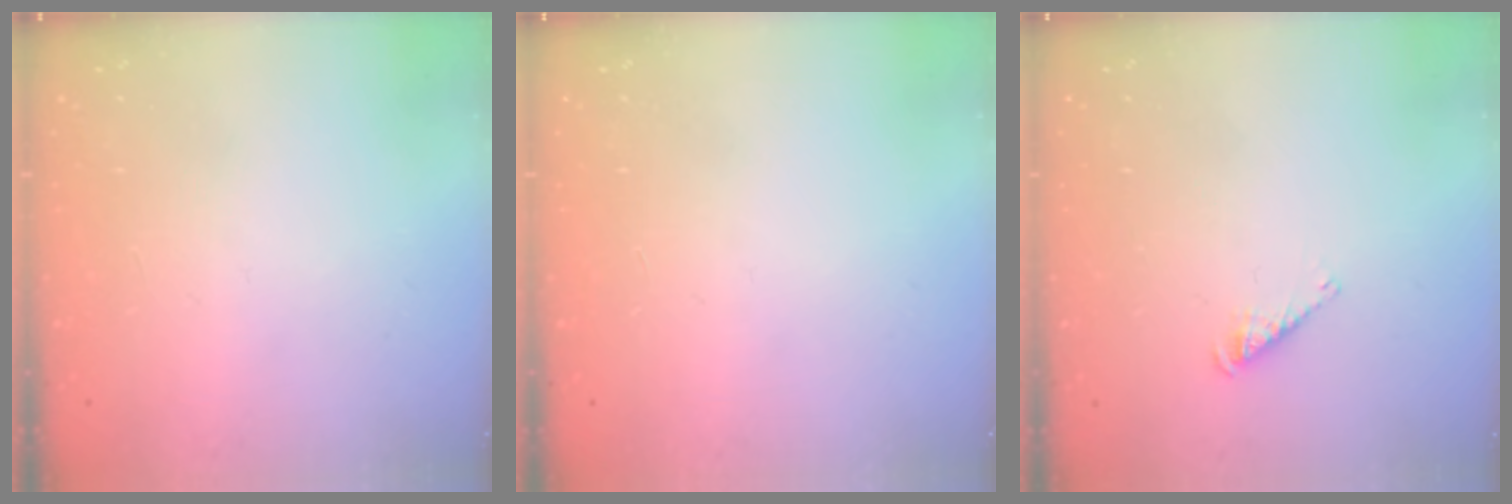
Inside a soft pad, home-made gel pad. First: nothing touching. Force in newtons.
{"total": 0.0}
{"total": 2.9, "press": 2.9, "slide": 0.5}